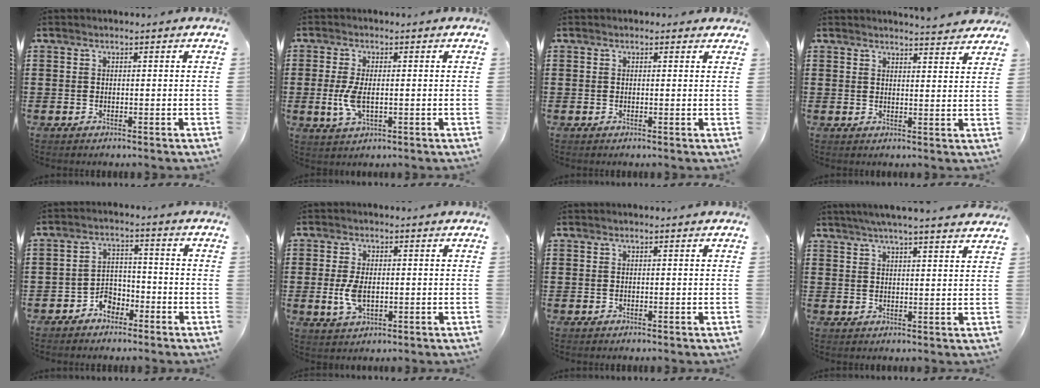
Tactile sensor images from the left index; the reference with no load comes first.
{"total": 4.8, "force": [-0.4, 2.0, 4.3], "torque": [-0.105, -0.008, -0.014]}
{"total": 0.6, "force": [0.3, 0.4, 0.3], "torque": [0.001, 0.003, 0.003]}
{"total": 3.4, "force": [3.4, -0.1, 0.5], "torque": [-0.012, -0.017, 0.061]}
{"total": 3.8, "force": [-3.1, 2.1, 0.9], "torque": [-0.023, 0.011, -0.064]}
{"total": 4.8, "force": [-0.4, 2.5, 4.1], "torque": [-0.096, -0.002, -0.011]}
{"total": 0.0}
{"total": 4.1, "force": [3.8, -0.6, 1.6], "torque": [-0.041, -0.010, 0.067]}